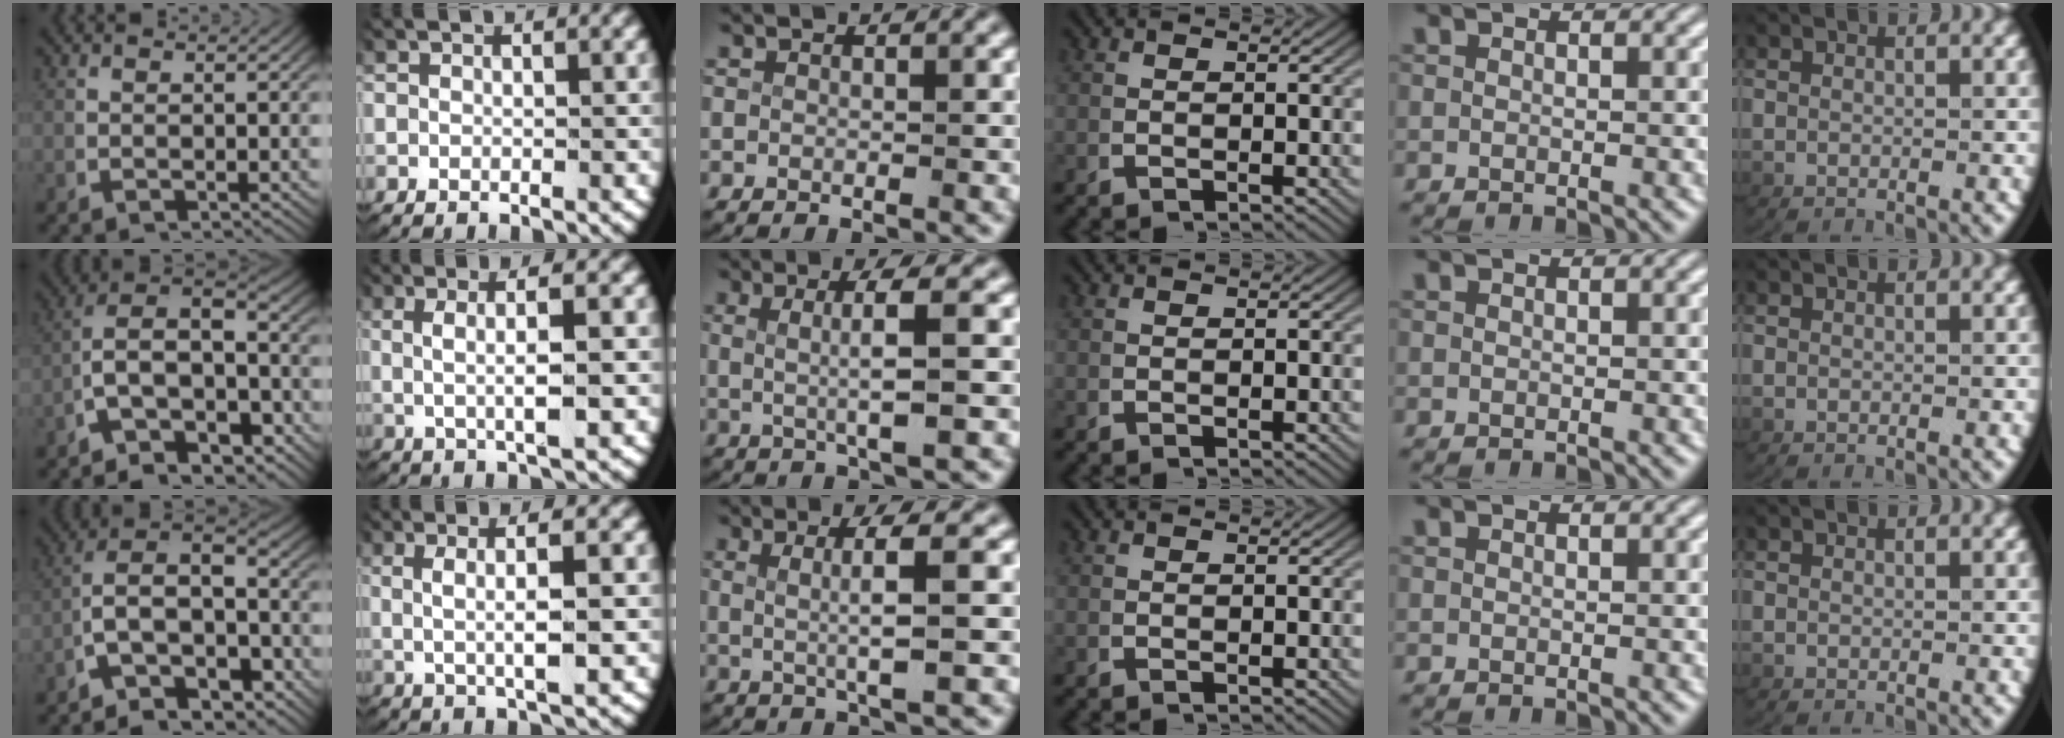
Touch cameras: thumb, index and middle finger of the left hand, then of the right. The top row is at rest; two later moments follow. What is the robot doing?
{"motion": "lift_and_place", "object": "towel"}